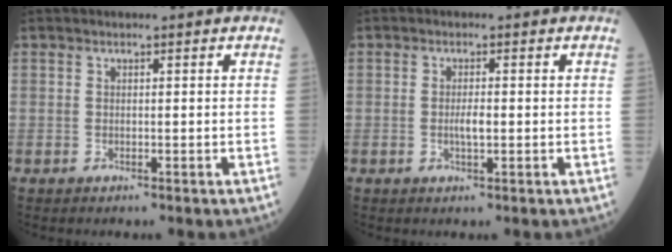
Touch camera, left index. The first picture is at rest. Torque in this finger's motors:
{"motor_torque": [0.60, 0.13, 0.05, 0.01]}